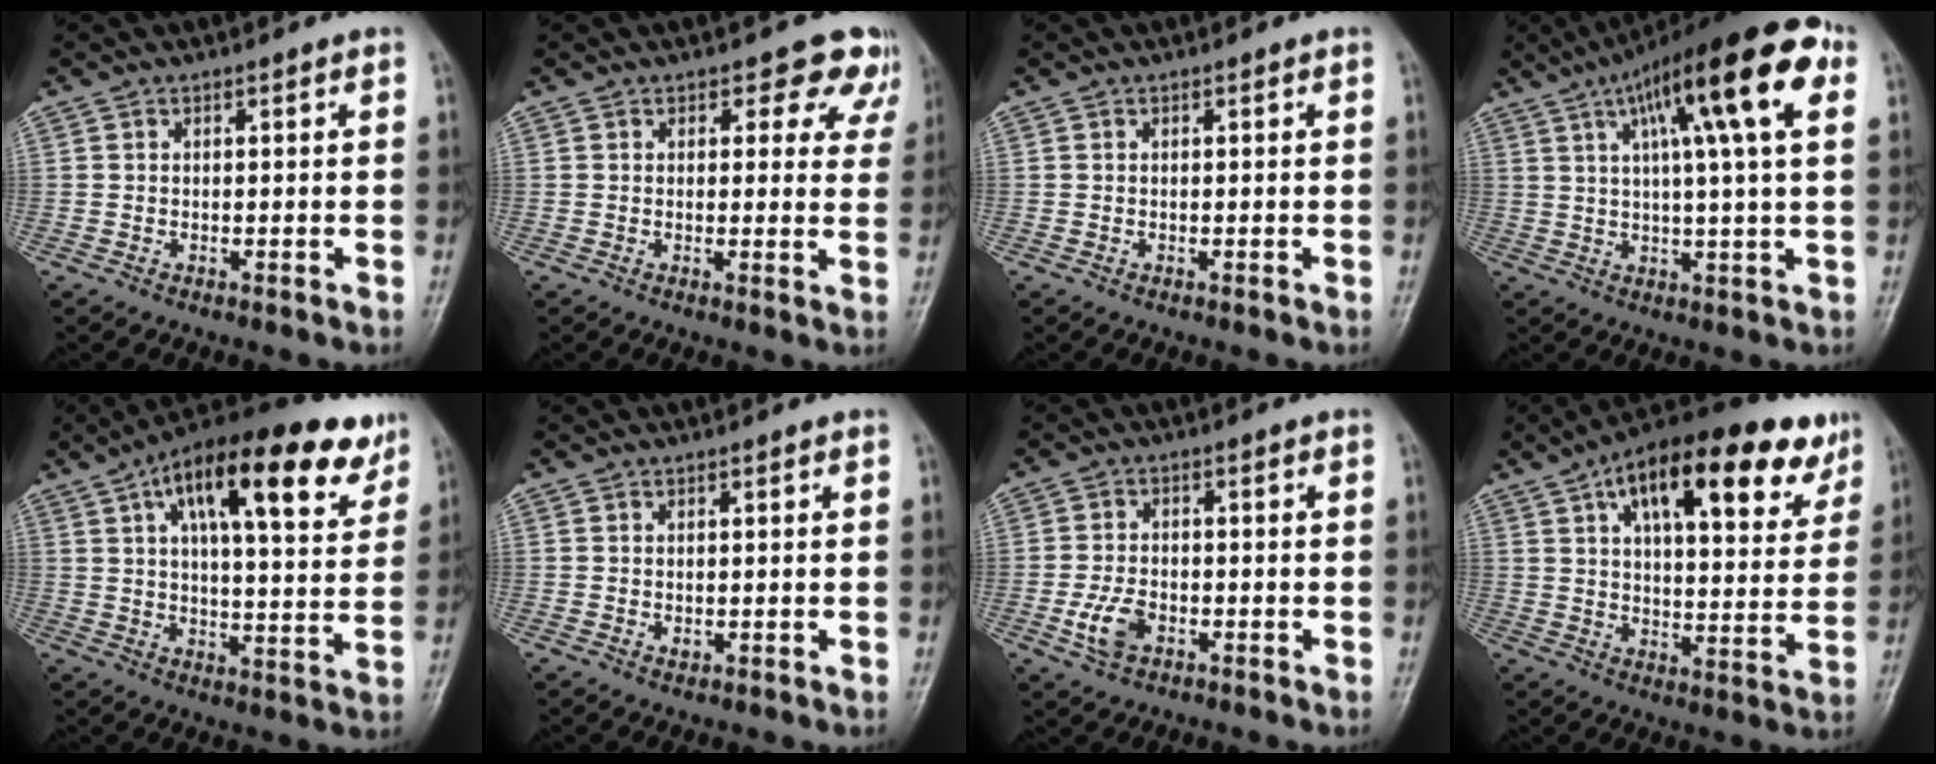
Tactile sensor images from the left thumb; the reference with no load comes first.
{"total": 7.2, "force": [5.3, 4.1, 2.7], "torque": [0.016, -0.024, 0.044]}
{"total": 0.0}
{"total": 20.0, "force": [7.8, 4.1, 17.9], "torque": [-0.269, 0.017, 0.113]}
{"total": 22.0, "force": [11.8, 7.7, 16.9], "torque": [-0.239, -0.016, 0.178]}
{"total": 0.9, "force": [0.0, 0.7, 0.6], "torque": [-0.009, -0.002, 0.003]}
{"total": 4.8, "force": [-1.8, 3.0, 3.2], "torque": [-0.063, 0.007, -0.035]}
{"total": 23.6, "force": [12.8, 9.5, 17.4], "torque": [-0.233, -0.013, 0.191]}